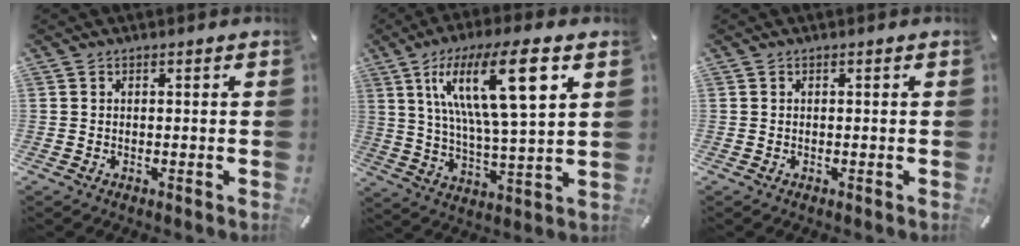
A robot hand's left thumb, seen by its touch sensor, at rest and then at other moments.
{"total": 18.4, "force": [8.6, 4.8, 15.6], "torque": [-0.294, -0.015, 0.130]}
{"total": 0.0}